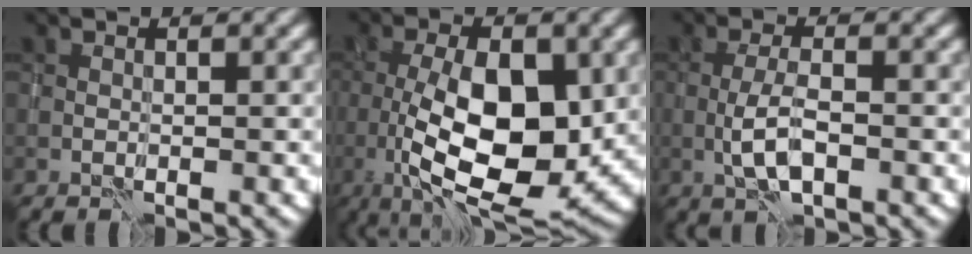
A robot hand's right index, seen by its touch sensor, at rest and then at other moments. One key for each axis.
{"total": 11.5, "fx": -1.4, "fy": 4.8, "fz": 10.4, "tx": -0.170, "ty": -0.006, "tz": -0.024}
{"total": 3.2, "fx": -1.2, "fy": 0.9, "fz": 2.9, "tx": -0.063, "ty": 0.002, "tz": -0.026}